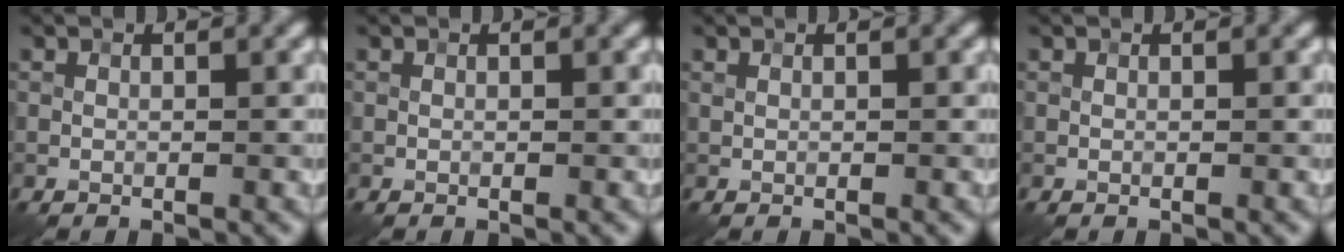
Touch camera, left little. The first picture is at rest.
{"total": 0.0}
{"total": 0.0}
{"total": 0.0}